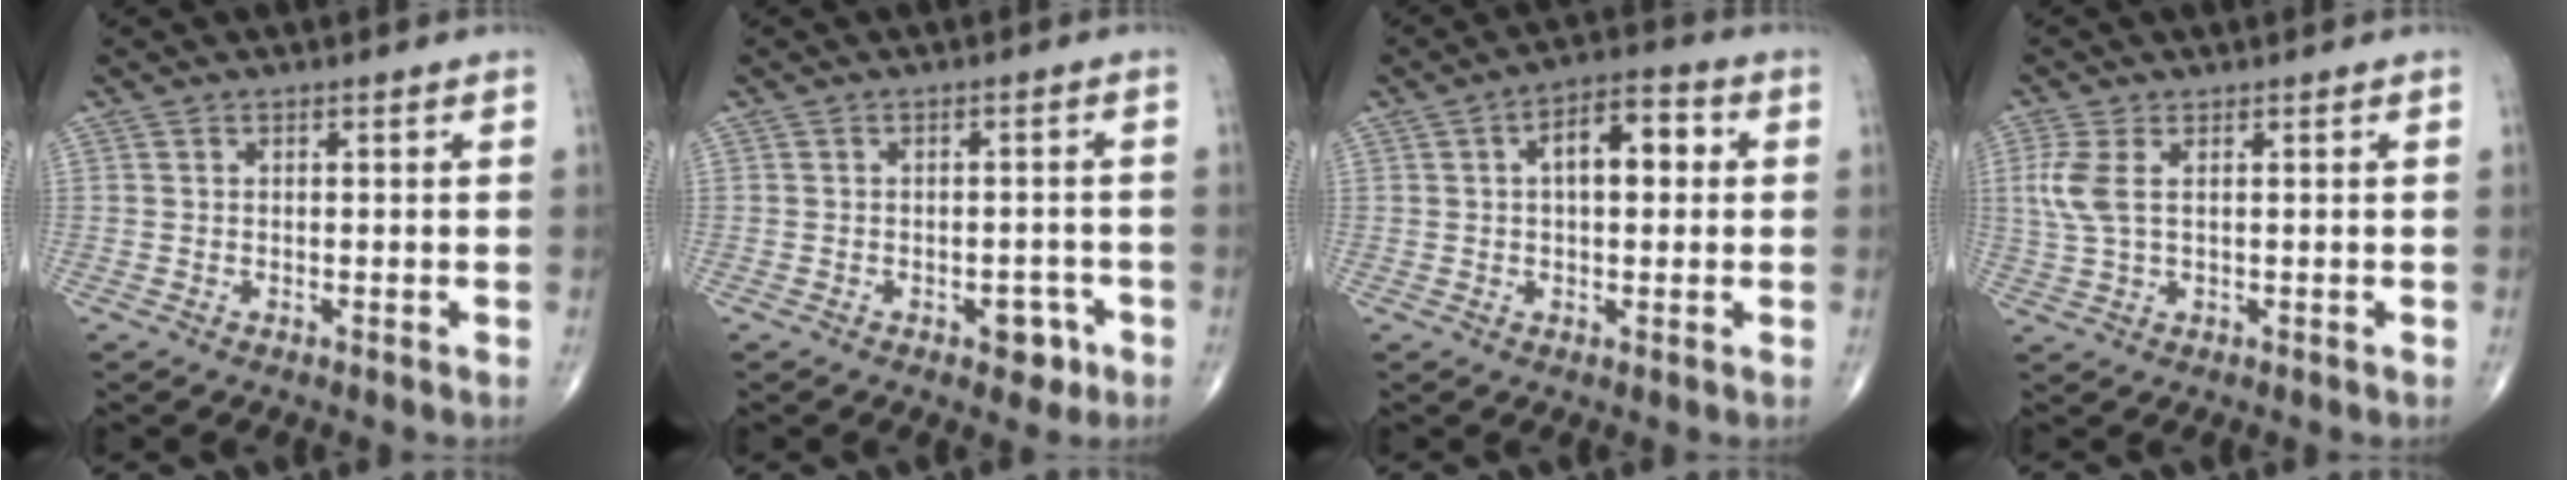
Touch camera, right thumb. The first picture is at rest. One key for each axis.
{"total": 2.0, "fx": -1.0, "fy": 1.3, "fz": 1.1, "tx": -0.005, "ty": 0.007, "tz": -0.011}
{"total": 8.8, "fx": 1.6, "fy": 4.4, "fz": 7.4, "tx": -0.098, "ty": 0.023, "tz": 0.017}
{"total": 5.0, "fx": 1.1, "fy": 2.1, "fz": 4.3, "tx": -0.124, "ty": 0.004, "tz": 0.029}